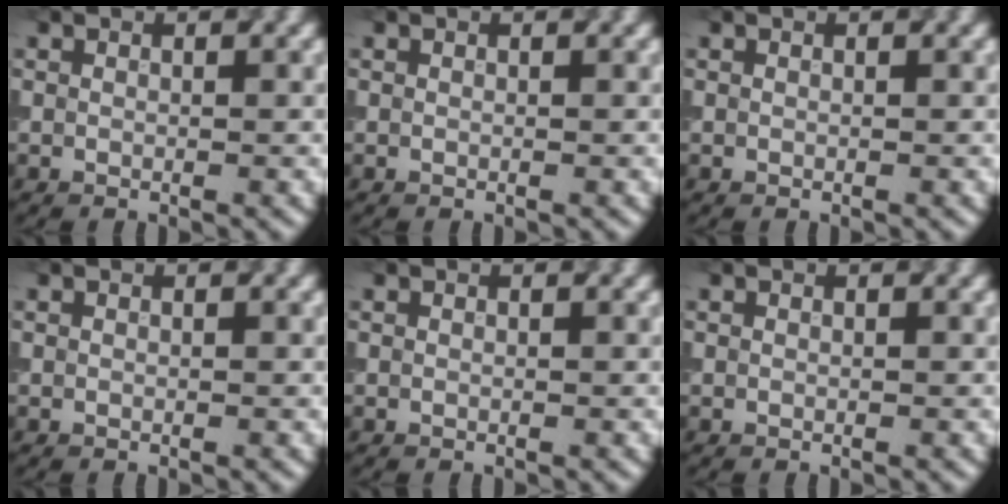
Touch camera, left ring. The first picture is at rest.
{"total": 0.0}
{"total": 0.0}
{"total": 0.0}
{"total": 0.0}
{"total": 0.0}